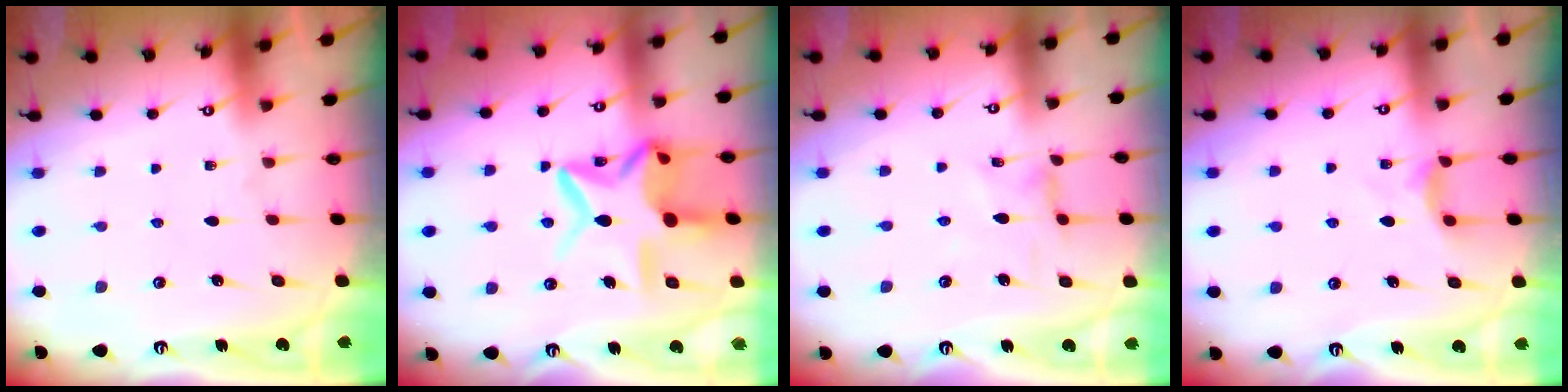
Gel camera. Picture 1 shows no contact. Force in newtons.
{"total": 15.7, "press": 15.6, "slide": 1.2}
{"total": 1.1, "press": 1.1, "slide": 0.1}
{"total": 5.6, "press": 5.5, "slide": 0.7}